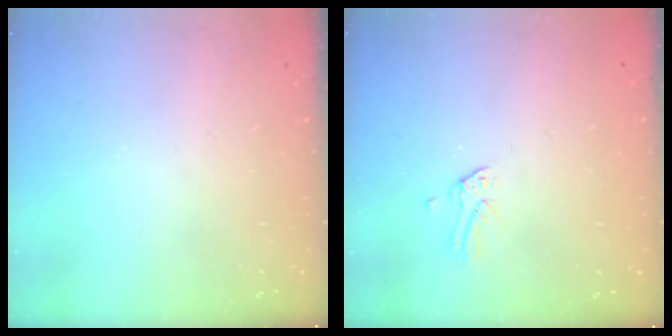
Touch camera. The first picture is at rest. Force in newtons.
{"total": 0.0}